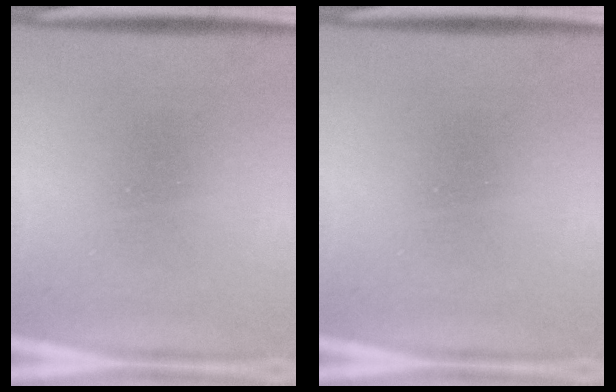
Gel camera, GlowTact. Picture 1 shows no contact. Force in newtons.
{"total": 0.0}